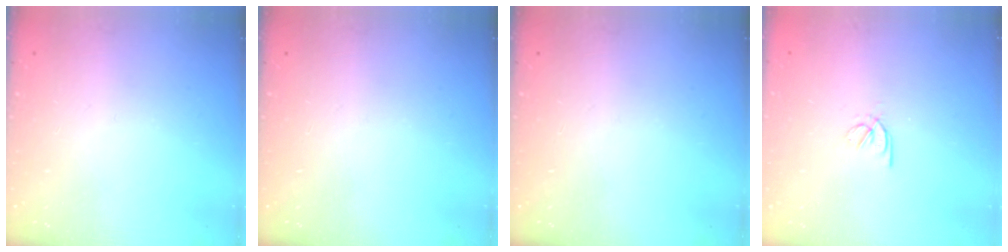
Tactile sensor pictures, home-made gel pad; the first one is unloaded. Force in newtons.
{"total": 0.0}
{"total": 0.0}
{"total": 2.3, "press": 2.2, "slide": 0.5}